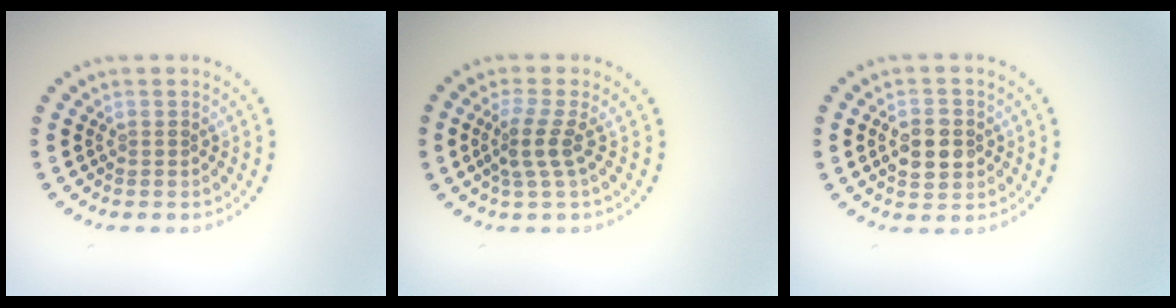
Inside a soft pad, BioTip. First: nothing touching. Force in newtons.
{"total": 2.7, "press": 1.9, "slide": 1.9}
{"total": 3.6, "press": 3.6, "slide": 0.2}